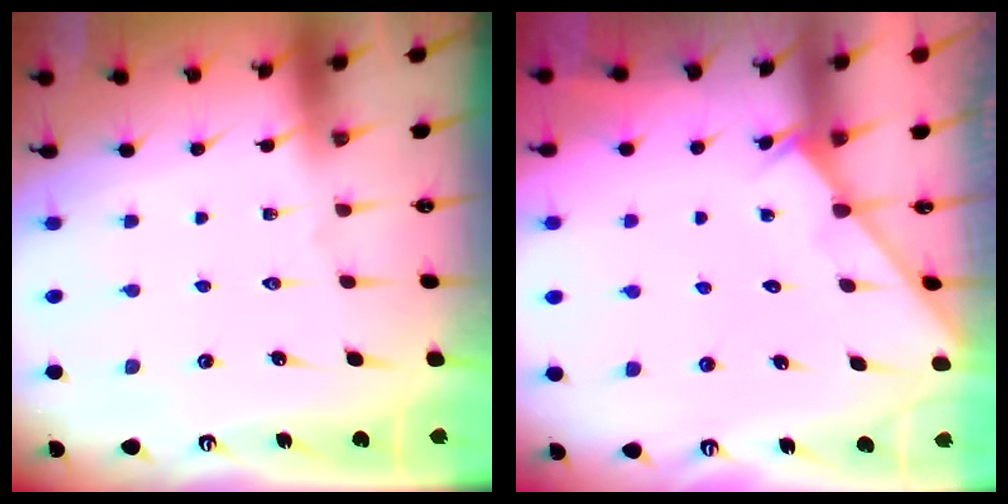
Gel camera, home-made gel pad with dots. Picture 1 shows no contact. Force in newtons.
{"total": 2.0, "press": 2.0, "slide": 0.2}